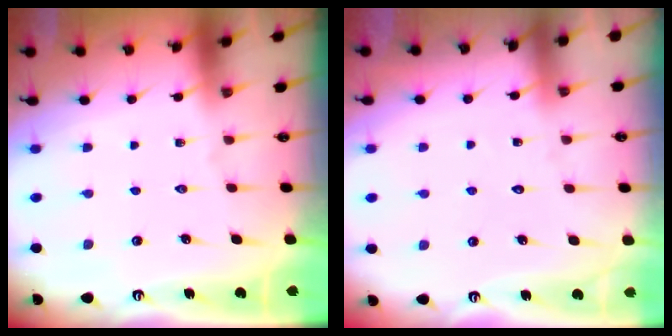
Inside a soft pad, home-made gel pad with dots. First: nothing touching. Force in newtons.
{"total": 5.1, "press": 5.1, "slide": 0.5}